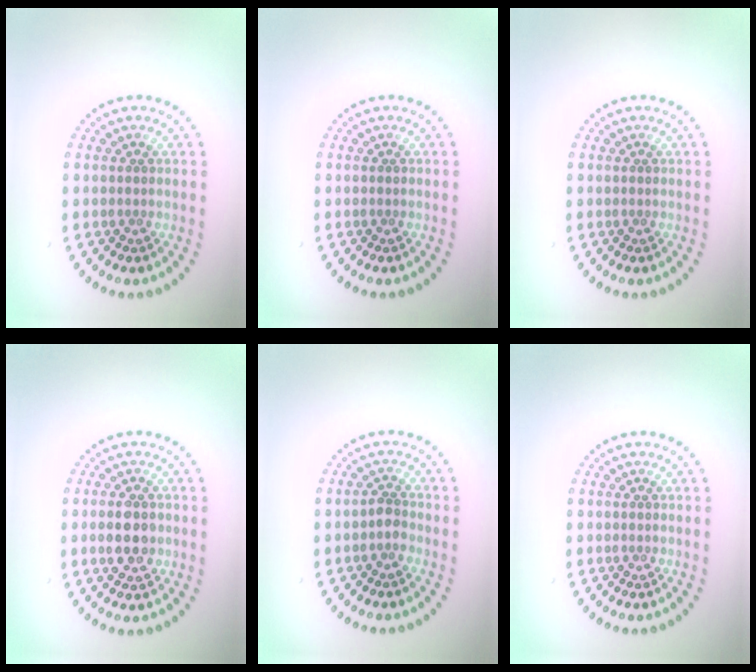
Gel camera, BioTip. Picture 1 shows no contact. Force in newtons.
{"total": 0.0}
{"total": 0.0}
{"total": 2.9, "press": 2.9, "slide": 0.2}
{"total": 1.4, "press": 1.1, "slide": 0.8}
{"total": 0.0}